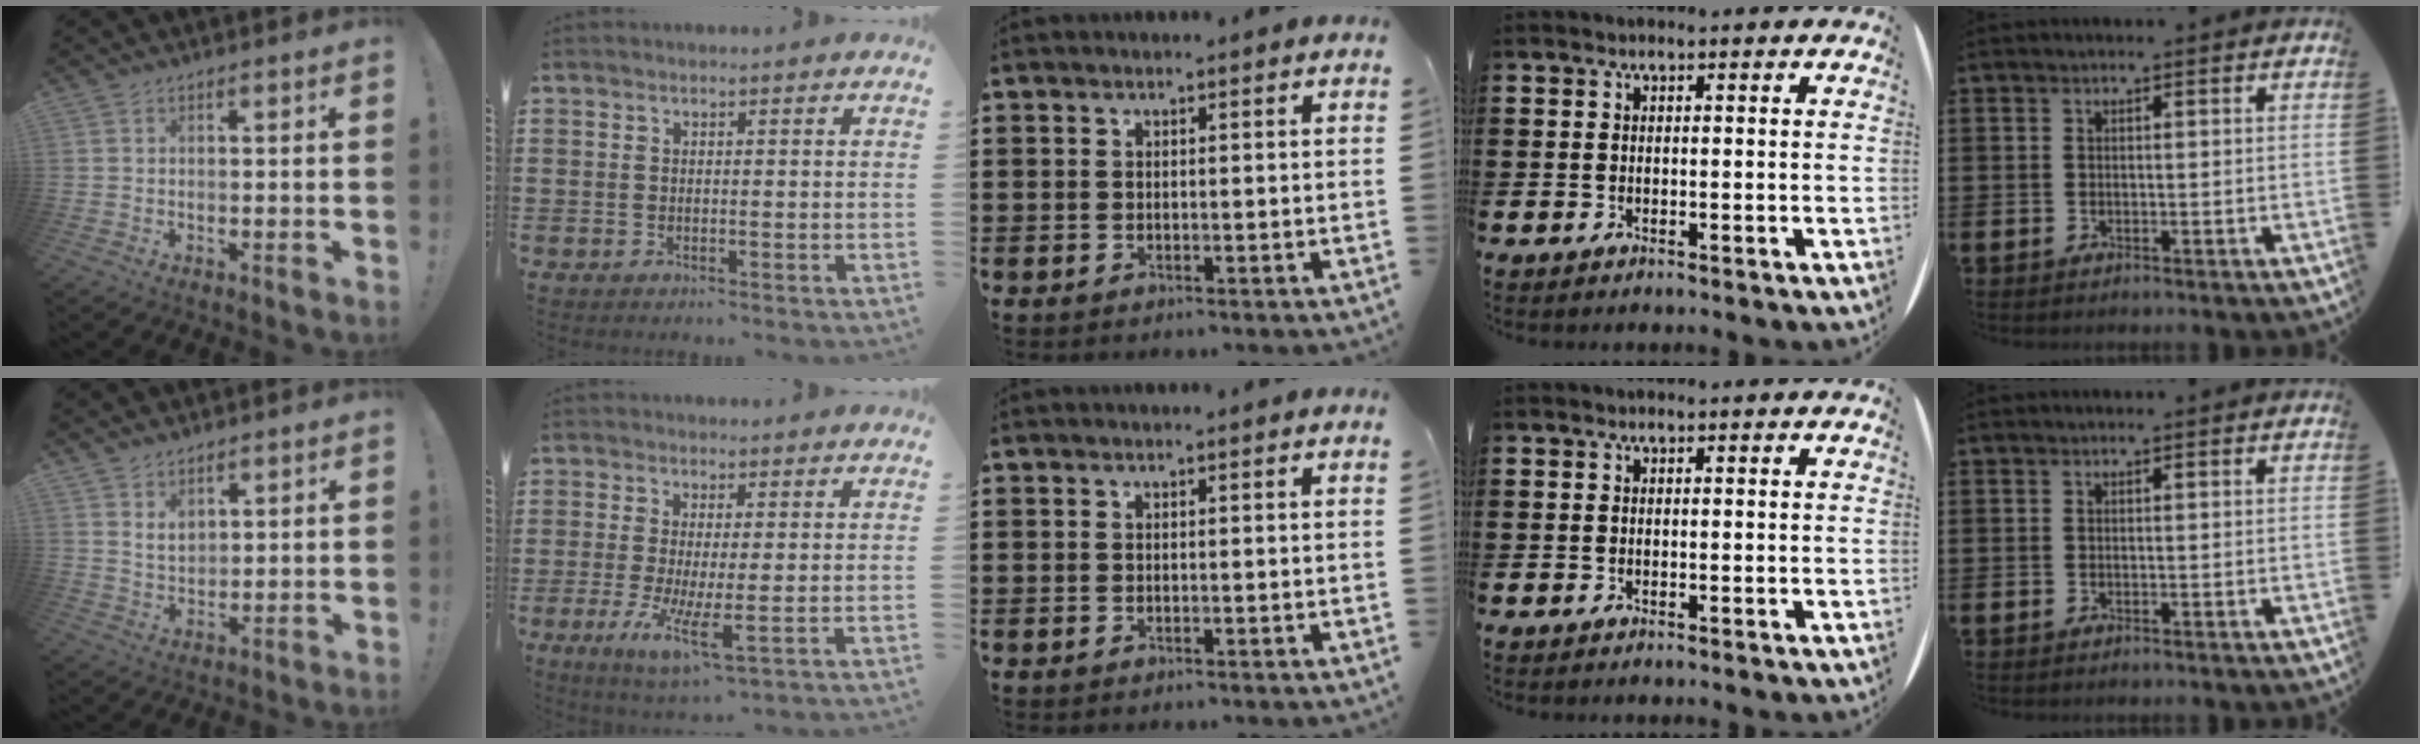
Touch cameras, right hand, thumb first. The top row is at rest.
{"thumb": {"total": 4.7, "force": [3.3, 2.9, 1.8], "torque": [-0.028, -0.021, 0.059]}, "index": {"total": 6.3, "force": [-1.4, 1.4, 6.0], "torque": [-0.119, -0.016, -0.022]}}